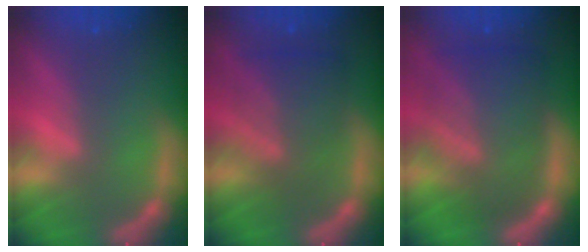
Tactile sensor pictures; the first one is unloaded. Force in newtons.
{"total": 6.5}
{"total": 10.0}